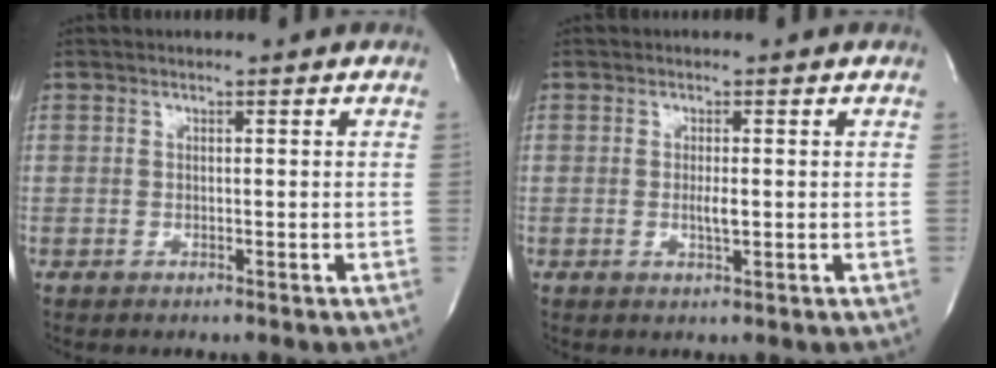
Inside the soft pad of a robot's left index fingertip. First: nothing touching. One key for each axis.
{"total": 1.8, "fx": -0.2, "fy": 0.3, "fz": 1.8, "tx": -0.035, "ty": -0.004, "tz": -0.004}